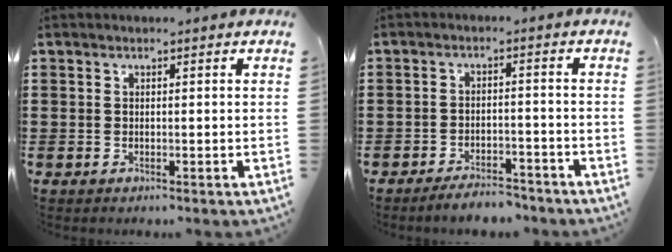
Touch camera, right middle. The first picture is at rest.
{"total": 4.0, "force": [-3.9, 0.4, 0.8], "torque": [-0.015, 0.003, -0.078]}